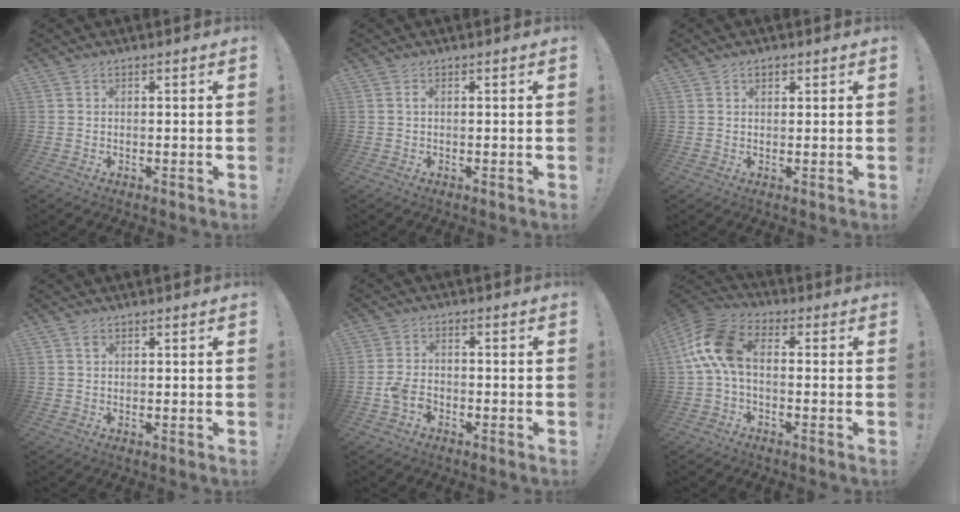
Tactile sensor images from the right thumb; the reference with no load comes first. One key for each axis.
{"total": 0.5, "fx": 0.0, "fy": 0.0, "fz": 0.5, "tx": -0.015, "ty": 0.002, "tz": 0.000}
{"total": 1.3, "fx": 0.7, "fy": 0.8, "fz": 0.7, "tx": -0.014, "ty": 0.002, "tz": 0.014}
{"total": 1.1, "fx": 0.5, "fy": 0.7, "fz": 0.6, "tx": -0.010, "ty": -0.001, "tz": 0.009}
{"total": 5.3, "fx": -3.0, "fy": 3.3, "fz": 3.0, "tx": -0.068, "ty": 0.015, "tz": -0.054}
{"total": 12.1, "fx": 0.8, "fy": 6.8, "fz": 10.0, "tx": -0.211, "ty": 0.011, "tz": 0.020}